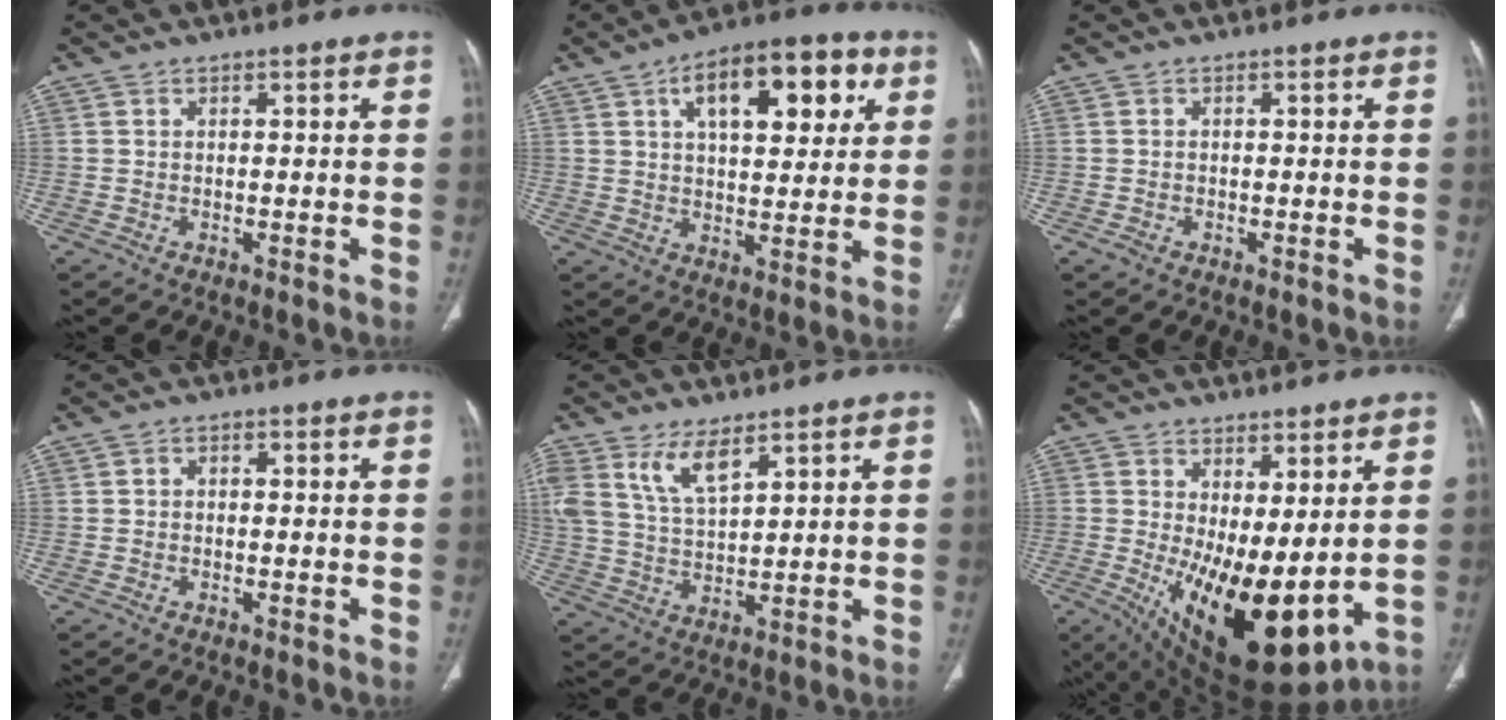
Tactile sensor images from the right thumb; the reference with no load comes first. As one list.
[{"total": 16.7, "force": [6.4, 7.9, 13.2], "torque": [-0.153, 0.003, 0.094]}, {"total": 1.1, "force": [-0.6, 0.8, 0.5], "torque": [-0.010, 0.005, -0.009]}, {"total": 0.9, "force": [-0.1, 0.7, 0.5], "torque": [-0.003, 0.003, -0.007]}, {"total": 7.8, "force": [4.9, 2.9, 5.3], "torque": [-0.105, -0.021, 0.106]}, {"total": 17.6, "force": [-0.6, 7.5, 15.9], "torque": [-0.260, -0.036, 0.018]}]